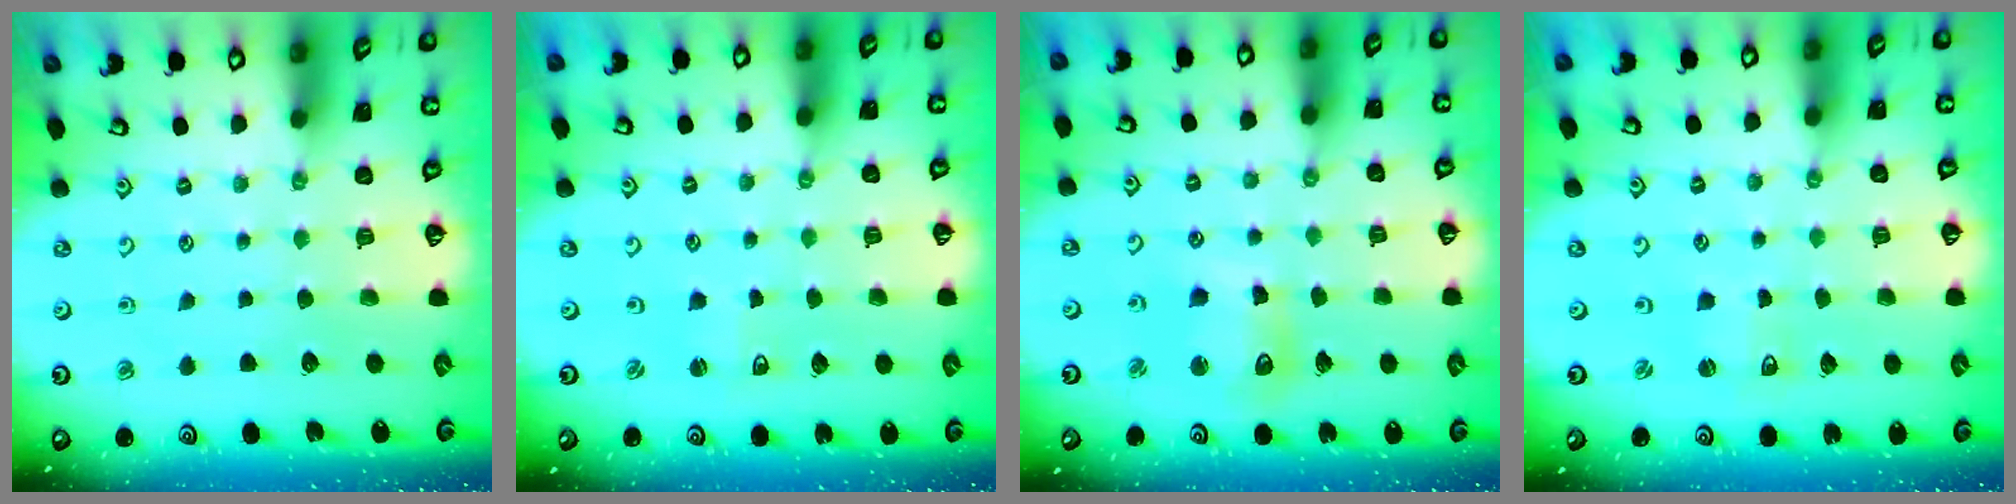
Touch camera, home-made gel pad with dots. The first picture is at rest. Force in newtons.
{"total": 2.1, "press": 2.0, "slide": 0.4}
{"total": 10.4, "press": 10.3, "slide": 1.4}
{"total": 2.7, "press": 2.7, "slide": 0.3}